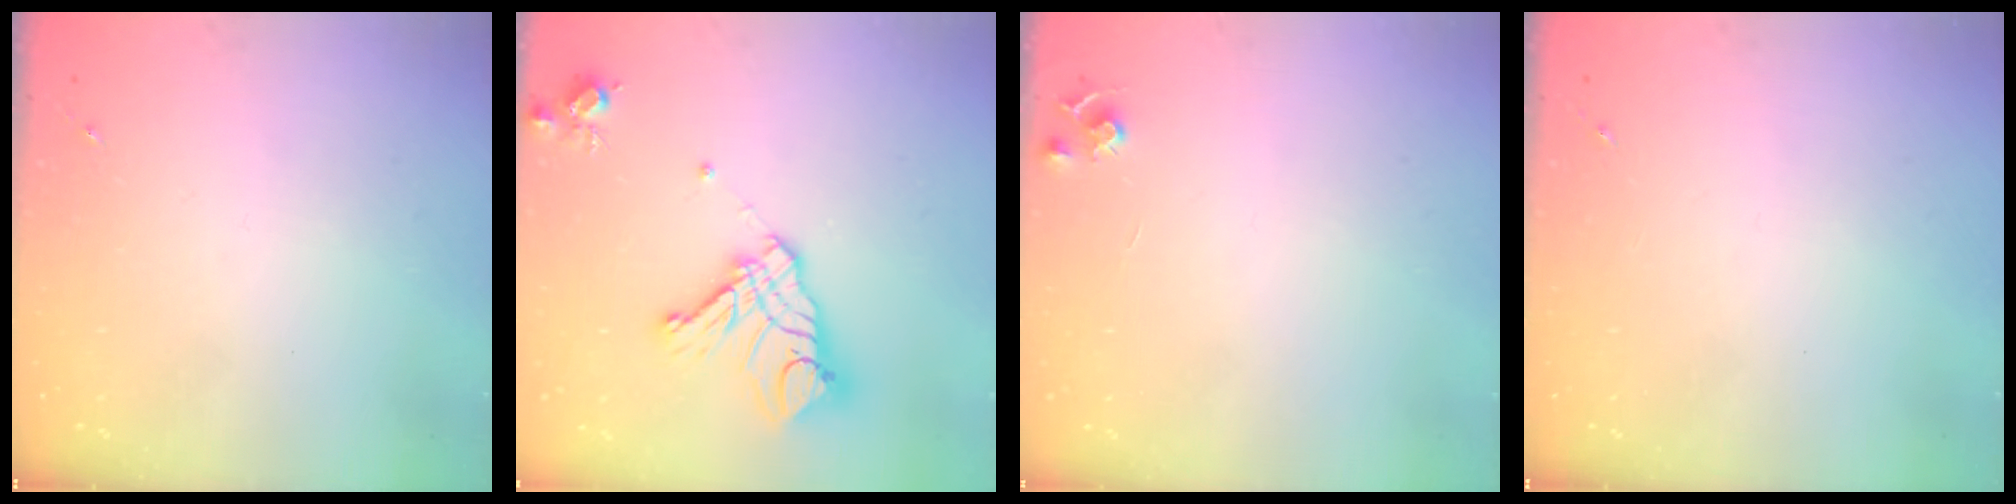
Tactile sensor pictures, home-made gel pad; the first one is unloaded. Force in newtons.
{"total": 17.6, "press": 17.5, "slide": 1.9}
{"total": 5.2, "press": 5.2, "slide": 0.7}
{"total": 0.0}